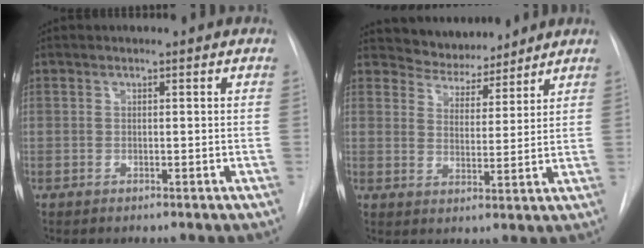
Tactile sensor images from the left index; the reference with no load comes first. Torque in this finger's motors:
{"motor_torque": [0.31, -0.43, 0.01, 0.00]}